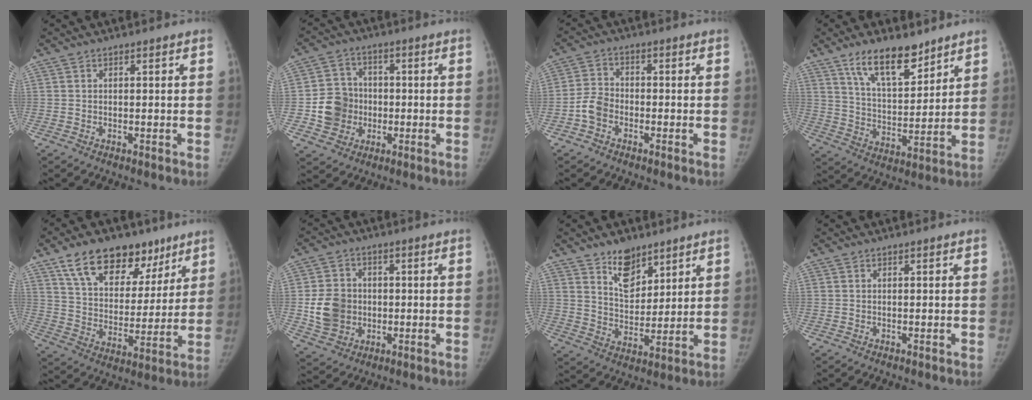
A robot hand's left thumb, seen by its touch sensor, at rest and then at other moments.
{"total": 9.5, "force": [-1.5, 8.7, 3.5], "torque": [-0.032, 0.014, -0.025]}
{"total": 4.8, "force": [-2.0, 3.6, 2.5], "torque": [-0.041, 0.017, -0.046]}
{"total": 13.0, "force": [9.1, 5.2, 7.7], "torque": [-0.101, -0.061, 0.166]}
{"total": 19.6, "force": [12.2, 11.6, 10.0], "torque": [-0.112, -0.035, 0.202]}
{"total": 9.7, "force": [-0.6, 8.4, 4.7], "torque": [-0.063, 0.005, -0.005]}
{"total": 9.0, "force": [6.2, 4.9, 4.1], "torque": [-0.036, -0.048, 0.113]}
{"total": 0.0}